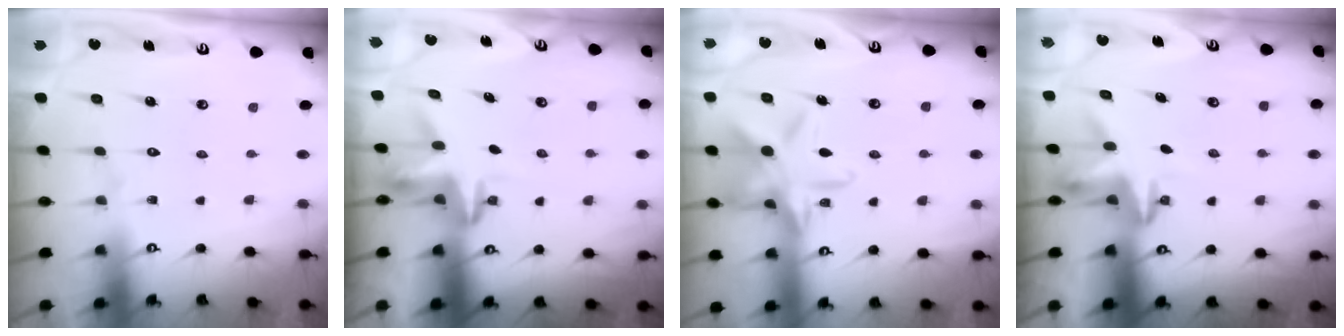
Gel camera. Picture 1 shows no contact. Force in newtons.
{"total": 3.5, "press": 3.5, "slide": 0.2}
{"total": 14.5, "press": 14.4, "slide": 1.0}
{"total": 3.8, "press": 3.8, "slide": 0.3}